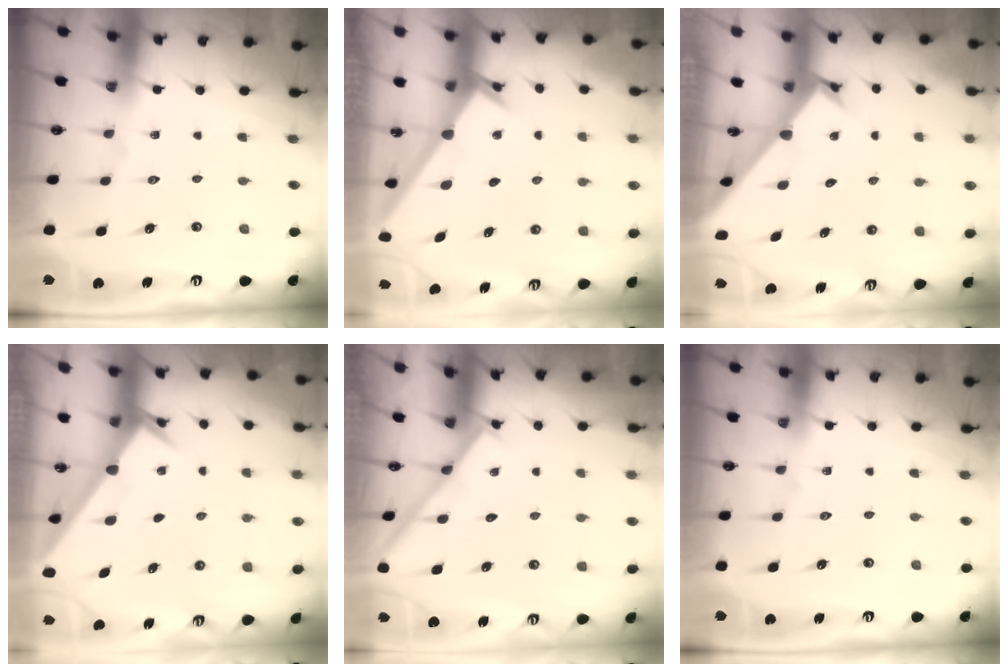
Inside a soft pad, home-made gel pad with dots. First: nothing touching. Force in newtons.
{"total": 2.4, "press": 2.4, "slide": 0.2}
{"total": 2.3, "press": 2.3, "slide": 0.2}
{"total": 2.0, "press": 2.0, "slide": 0.1}
{"total": 2.0, "press": 1.9, "slide": 0.3}
{"total": 0.0}